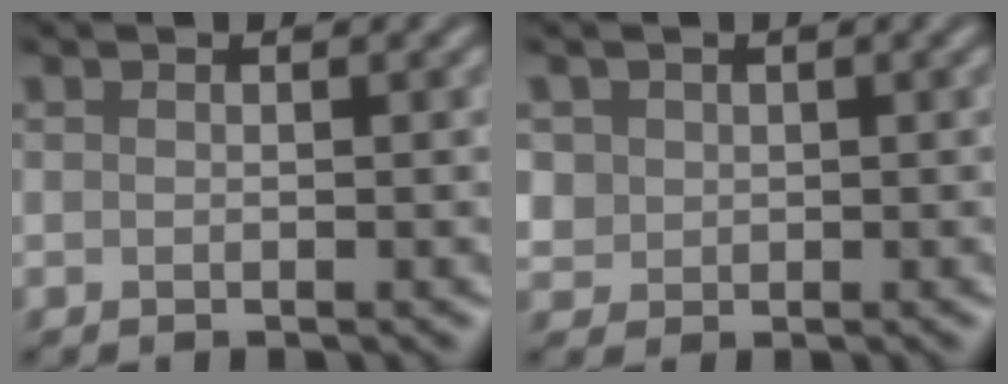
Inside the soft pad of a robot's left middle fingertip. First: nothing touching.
{"total": 1.7, "force": [0.5, 1.6, 0.3], "torque": [-0.002, -0.002, 0.017]}